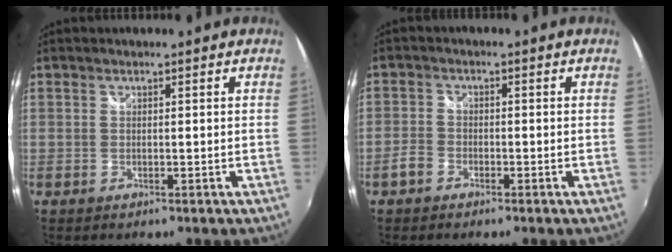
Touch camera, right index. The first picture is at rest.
{"total": 2.8, "force": [-1.8, 2.0, 0.8], "torque": [-0.021, 0.008, -0.037]}